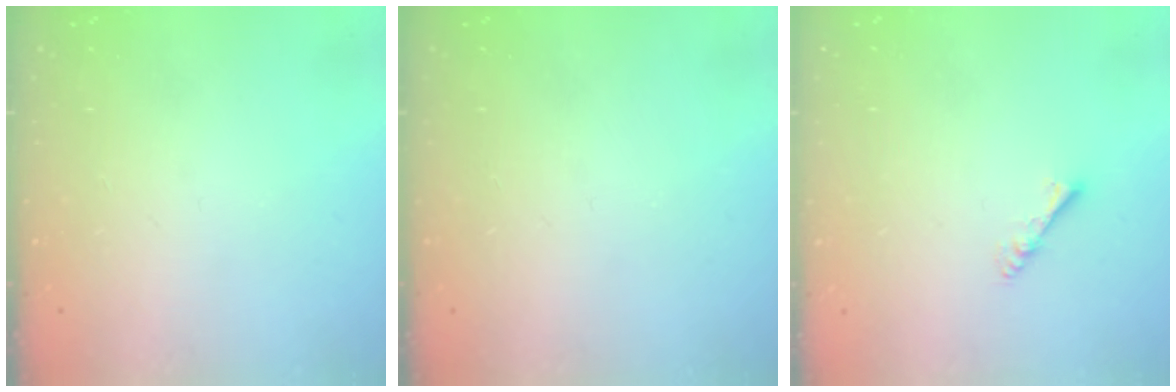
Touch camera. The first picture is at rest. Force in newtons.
{"total": 0.0}
{"total": 2.9, "press": 2.8, "slide": 0.4}